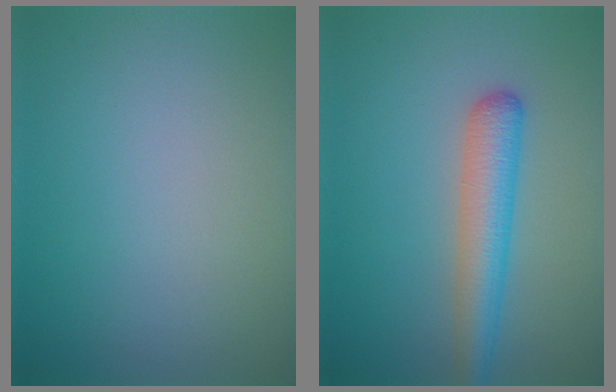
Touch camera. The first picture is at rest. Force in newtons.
{"total": 4.3, "press": 4.3, "slide": 0.1}